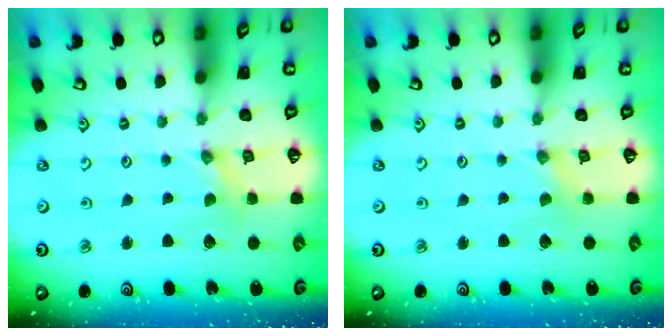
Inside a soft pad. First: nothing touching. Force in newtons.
{"total": 0.0}